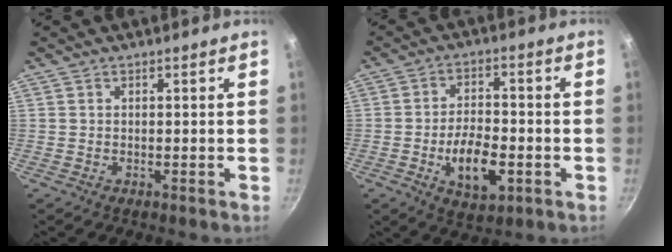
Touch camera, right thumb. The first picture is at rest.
{"total": 10.2, "force": [-3.1, 5.1, 8.3], "torque": [-0.128, 0.013, -0.049]}